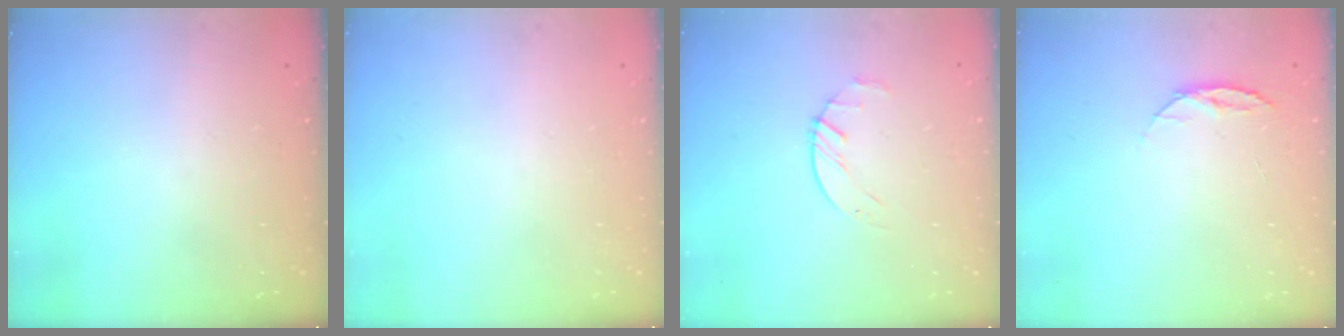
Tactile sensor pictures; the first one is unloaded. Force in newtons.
{"total": 0.0}
{"total": 2.2, "press": 2.2, "slide": 0.4}
{"total": 6.6, "press": 6.5, "slide": 0.7}